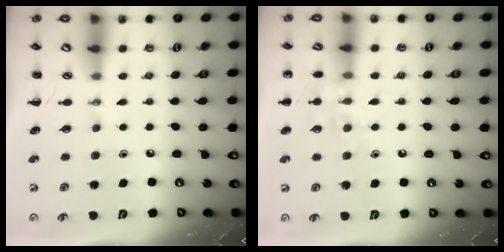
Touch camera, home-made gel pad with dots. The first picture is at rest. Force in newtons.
{"total": 8.5, "press": 8.4, "slide": 1.0}